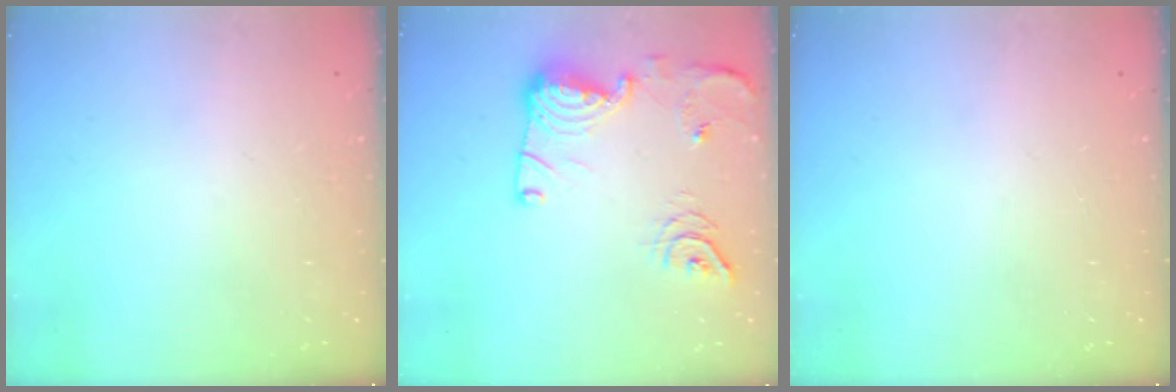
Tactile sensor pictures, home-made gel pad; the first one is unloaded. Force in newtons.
{"total": 19.3, "press": 18.6, "slide": 5.2}
{"total": 0.0}